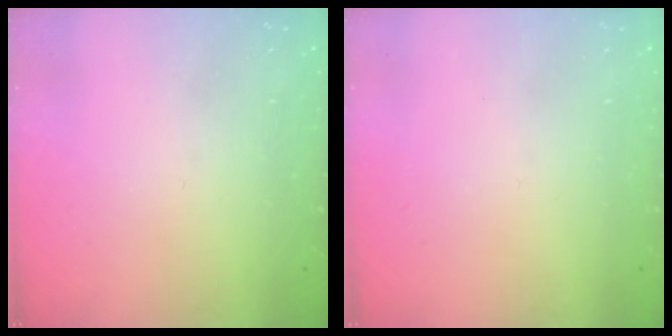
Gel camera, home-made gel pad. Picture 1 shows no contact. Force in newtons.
{"total": 1.6, "press": 1.6, "slide": 0.1}